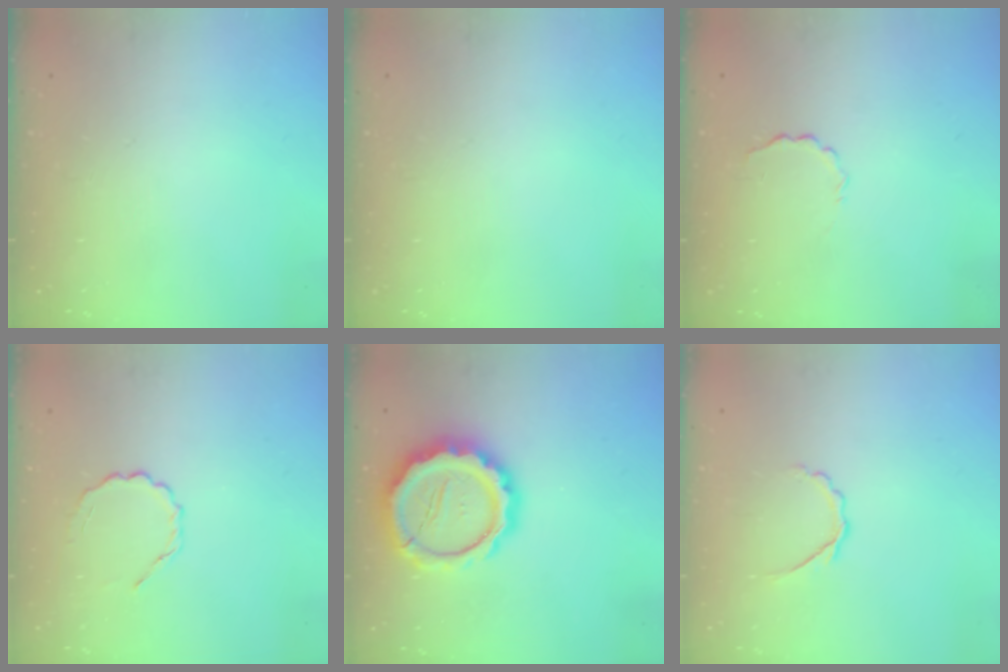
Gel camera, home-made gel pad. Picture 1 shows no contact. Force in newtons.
{"total": 0.0}
{"total": 2.0, "press": 1.9, "slide": 0.7}
{"total": 2.5, "press": 2.3, "slide": 0.9}
{"total": 15.6, "press": 15.4, "slide": 2.8}
{"total": 2.8, "press": 2.7, "slide": 0.9}